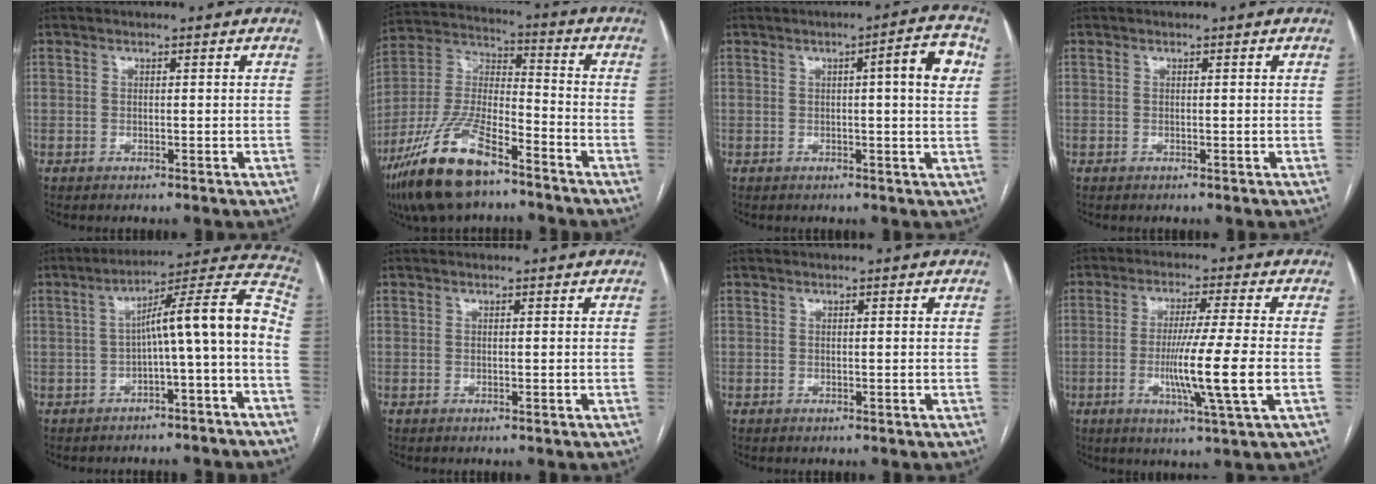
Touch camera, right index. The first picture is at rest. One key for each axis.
{"total": 17.3, "fx": -11.5, "fy": 5.1, "fz": 11.9, "tx": -0.263, "ty": -0.011, "tz": -0.214}
{"total": 6.3, "fx": 1.4, "fy": 0.3, "fz": 6.1, "tx": -0.080, "ty": 0.009, "tz": 0.013}
{"total": 0.0}
{"total": 12.3, "fx": -2.9, "fy": 0.3, "fz": 12.0, "tx": -0.163, "ty": 0.045, "tz": -0.043}
{"total": 0.0}
{"total": 0.0}
{"total": 10.3, "fx": -2.0, "fy": -1.3, "fz": 10.0, "tx": -0.183, "ty": -0.022, "tz": -0.037}